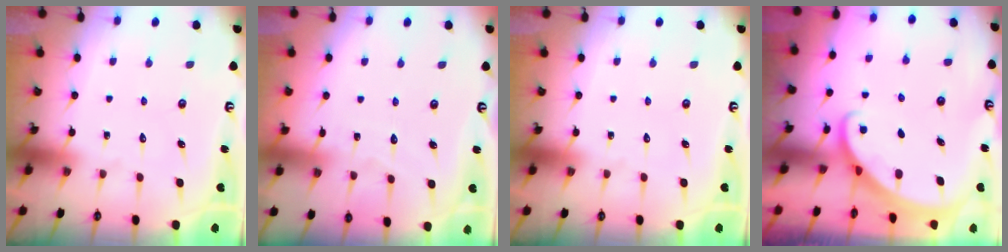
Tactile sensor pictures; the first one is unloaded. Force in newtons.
{"total": 2.9, "press": 2.9, "slide": 0.3}
{"total": 0.0}
{"total": 1.3, "press": 1.3, "slide": 0.1}